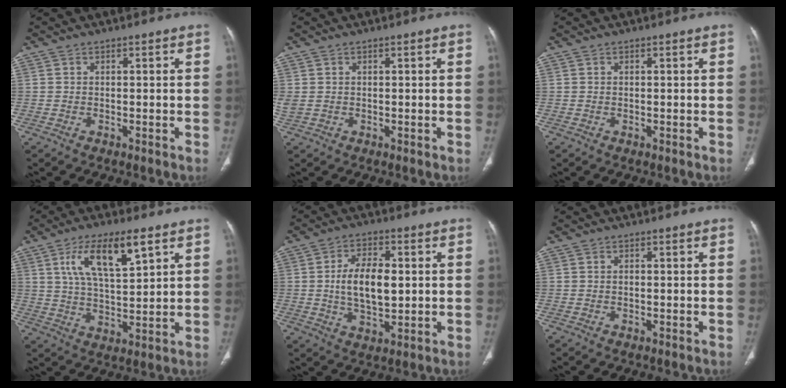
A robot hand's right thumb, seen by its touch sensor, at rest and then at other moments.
{"total": 1.5, "force": [0.3, 1.1, 0.9], "torque": [-0.036, 0.002, 0.011]}
{"total": 0.0}
{"total": 12.3, "force": [5.7, 4.3, 10.0], "torque": [-0.171, -0.016, 0.107]}
{"total": 10.4, "force": [0.7, 5.4, 8.9], "torque": [-0.151, -0.003, 0.016]}
{"total": 0.8, "force": [0.1, 0.4, 0.7], "torque": [-0.016, 0.004, 0.002]}